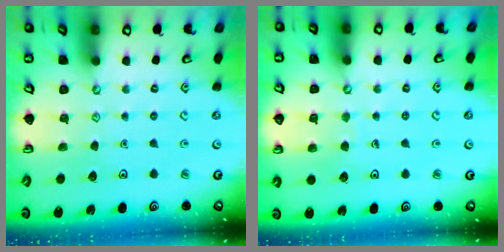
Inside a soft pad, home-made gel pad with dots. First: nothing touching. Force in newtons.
{"total": 4.3, "press": 4.2, "slide": 0.4}